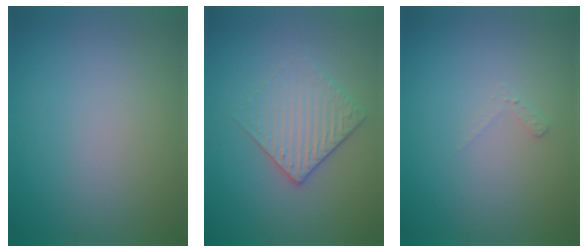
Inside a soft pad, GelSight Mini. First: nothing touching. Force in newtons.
{"total": 2.9, "press": 2.6, "slide": 1.2}
{"total": 0.8, "press": 0.8, "slide": 0.2}